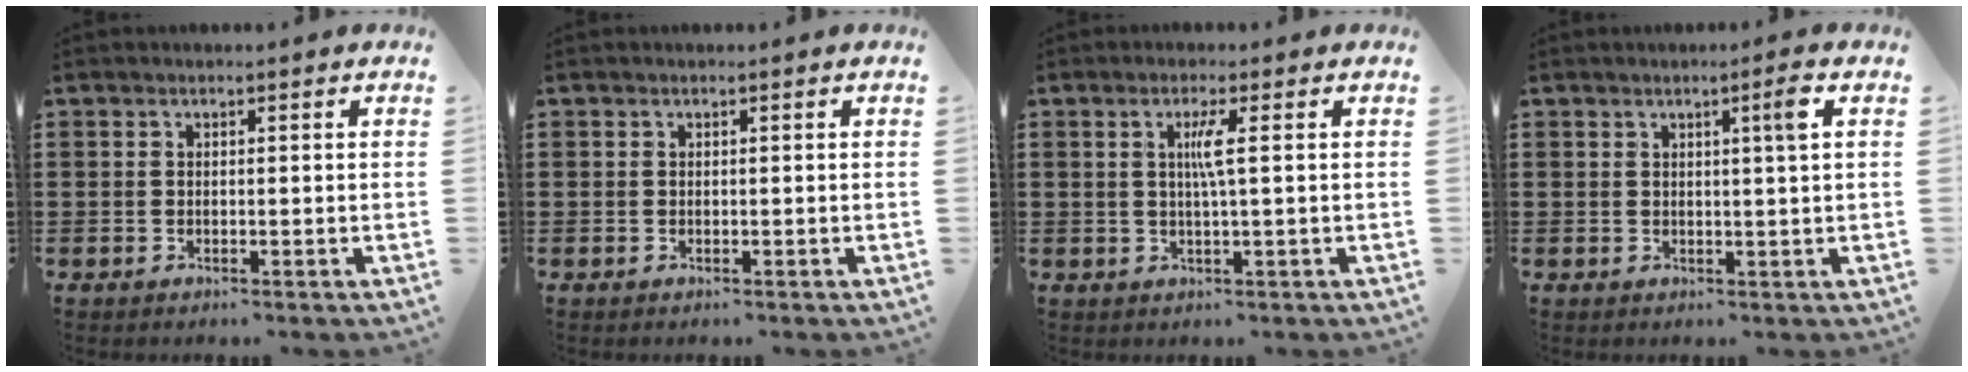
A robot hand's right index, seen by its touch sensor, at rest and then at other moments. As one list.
[{"total": 0.0}, {"total": 3.0, "force": [0.4, -0.3, 2.9], "torque": [-0.058, -0.004, 0.002]}, {"total": 2.8, "force": [1.0, -0.4, 2.6], "torque": [-0.033, -0.011, 0.009]}]